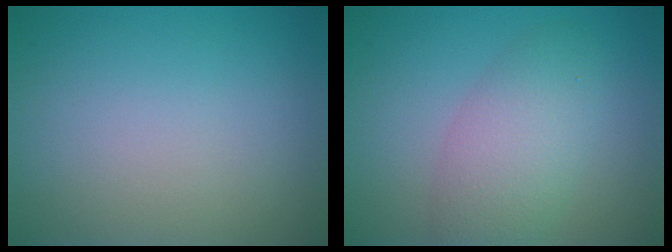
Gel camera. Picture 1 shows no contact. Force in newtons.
{"total": 4.6, "press": 4.6, "slide": 0.2}